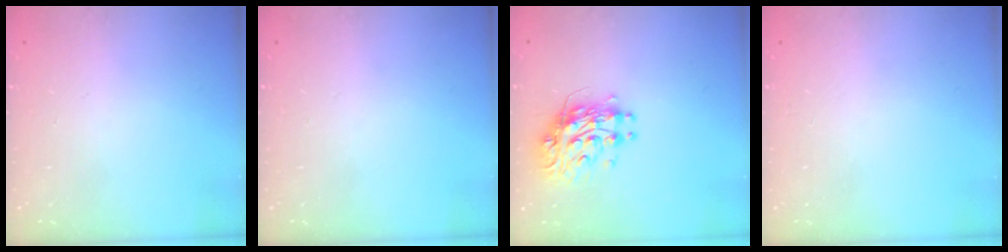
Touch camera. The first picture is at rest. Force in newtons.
{"total": 0.0}
{"total": 10.7, "press": 10.7, "slide": 0.9}
{"total": 0.0}